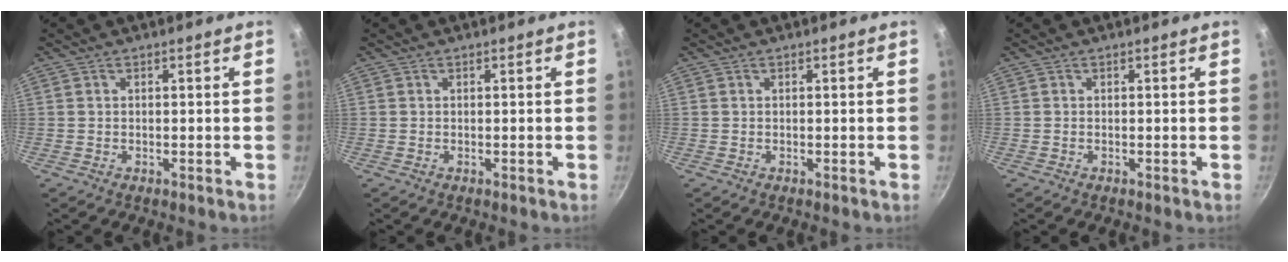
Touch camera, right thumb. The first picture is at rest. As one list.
[{"total": 0.0}, {"total": 0.0}, {"total": 0.0}]